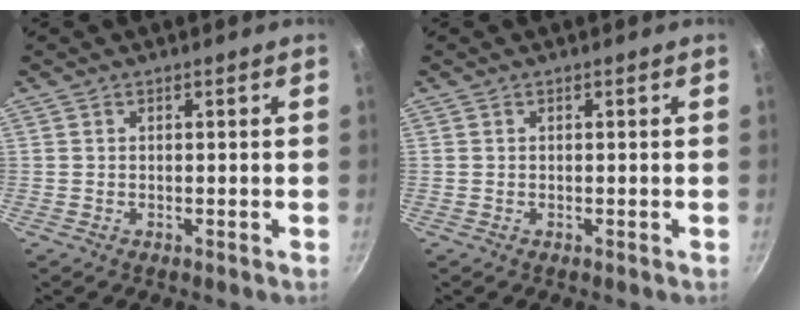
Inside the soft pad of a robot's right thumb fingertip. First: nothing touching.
{"total": 0.0}